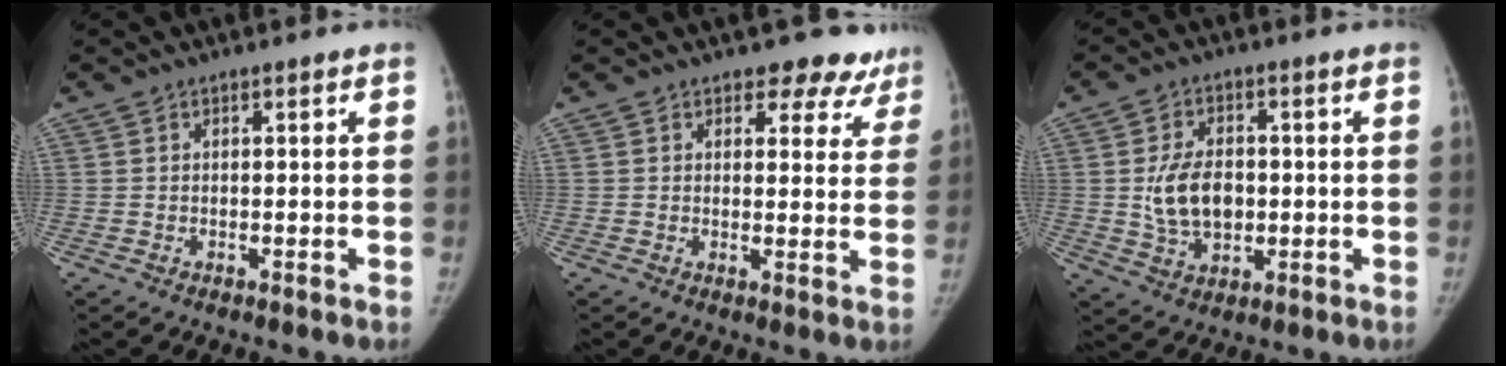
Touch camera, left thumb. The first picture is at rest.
{"total": 7.8, "force": [6.5, 4.1, 1.5], "torque": [0.031, -0.033, 0.061]}
{"total": 9.6, "force": [0.0, 6.4, 7.1], "torque": [-0.111, -0.001, 0.006]}